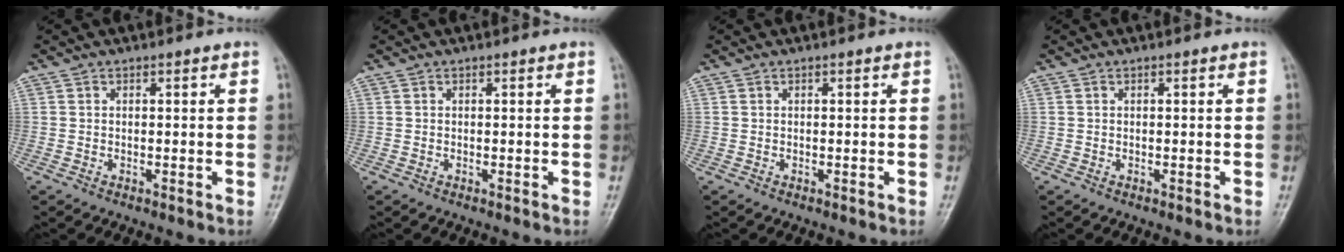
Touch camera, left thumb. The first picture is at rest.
{"total": 0.0}
{"total": 0.0}
{"total": 0.0}